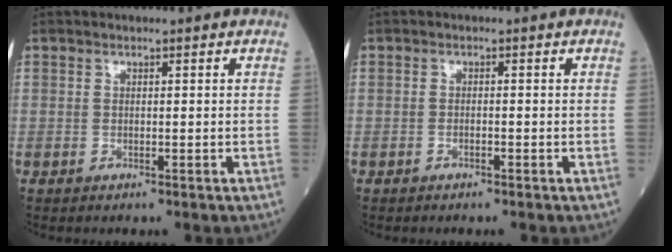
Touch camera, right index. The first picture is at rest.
{"total": 0.6, "force": [-0.4, 0.2, 0.4], "torque": [-0.007, 0.002, -0.009]}